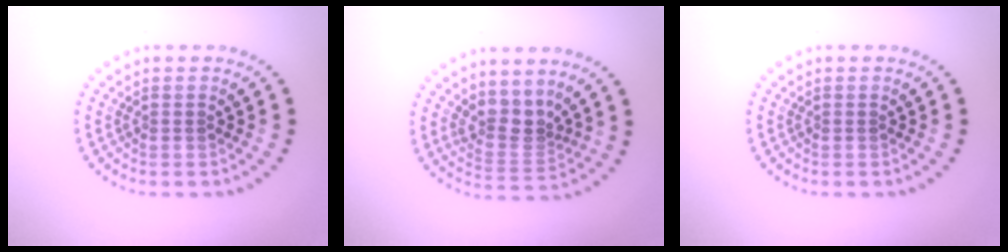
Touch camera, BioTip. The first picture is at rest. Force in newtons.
{"total": 2.9, "press": 2.2, "slide": 1.9}
{"total": 0.0}